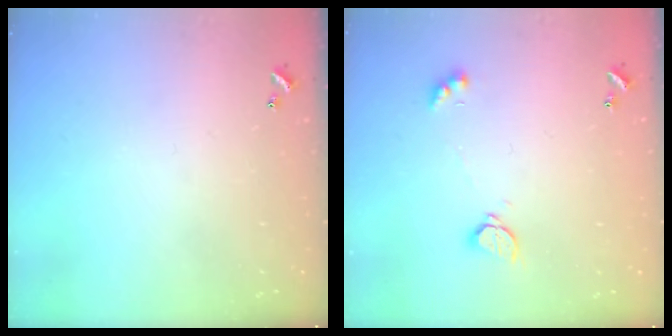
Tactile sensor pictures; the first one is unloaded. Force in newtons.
{"total": 2.2, "press": 2.2, "slide": 0.2}